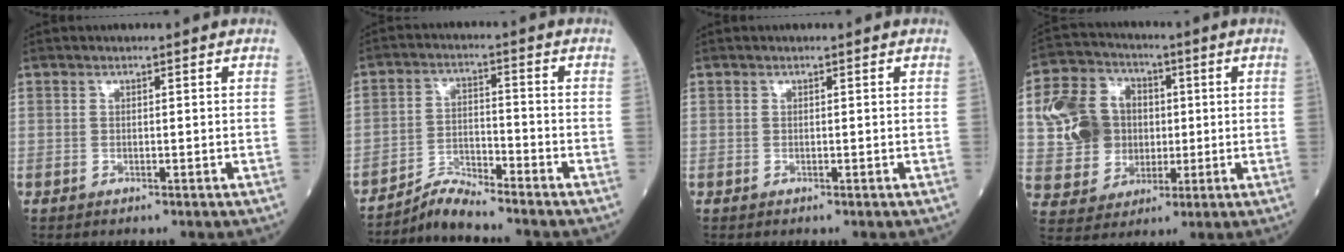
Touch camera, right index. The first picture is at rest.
{"total": 4.8, "force": [-4.7, -0.6, 0.5], "torque": [-0.016, -0.013, -0.086]}
{"total": 0.0}
{"total": 12.3, "force": [1.3, 10.8, 5.8], "torque": [-0.145, 0.039, 0.033]}